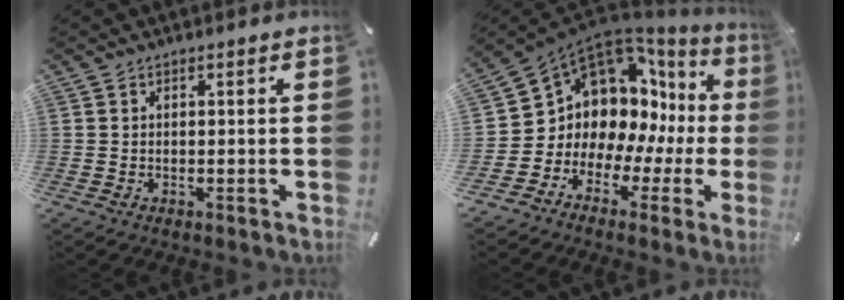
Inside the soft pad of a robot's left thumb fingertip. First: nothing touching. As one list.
[{"total": 10.3, "force": [4.4, 8.7, 3.3], "torque": [-0.062, -0.072, 0.091]}]